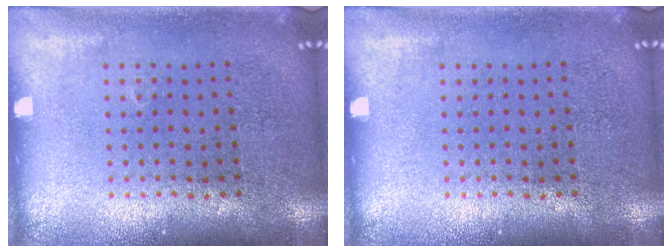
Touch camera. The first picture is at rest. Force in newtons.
{"total": 0.0}